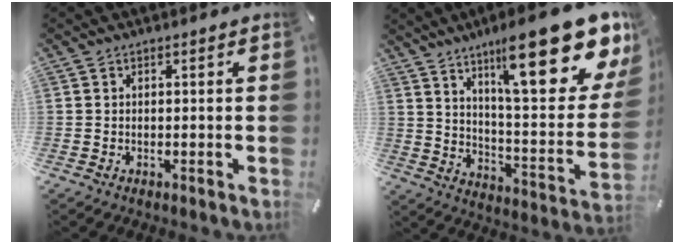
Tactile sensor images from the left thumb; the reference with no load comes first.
{"total": 26.3, "force": [16.5, 7.6, 19.1], "torque": [-0.276, -0.116, 0.266]}